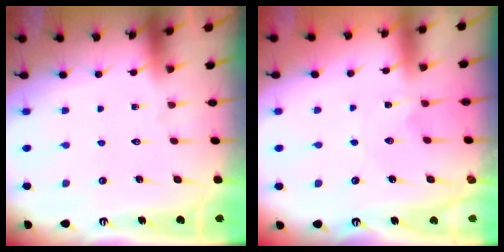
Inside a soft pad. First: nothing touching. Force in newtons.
{"total": 0.0}